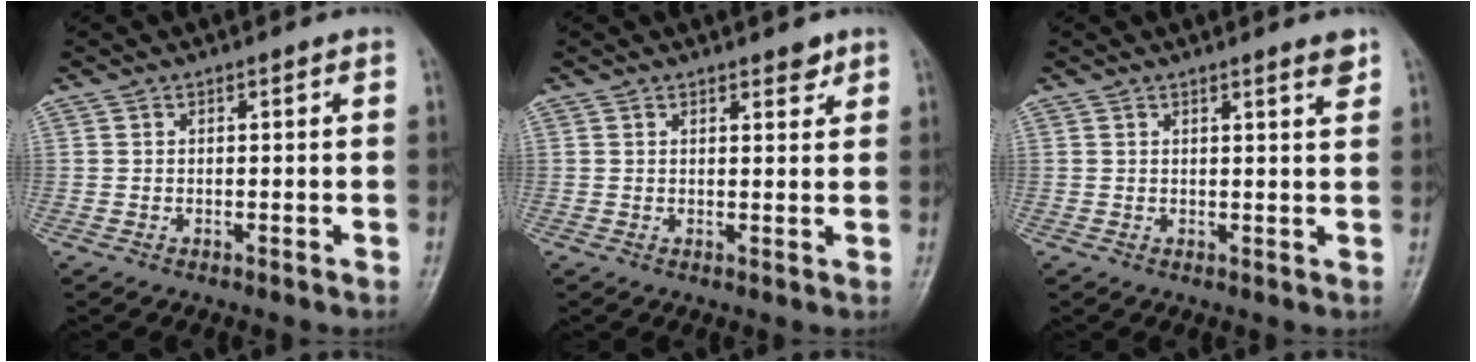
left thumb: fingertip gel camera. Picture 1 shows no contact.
{"total": 2.3, "force": [1.7, 1.0, 1.3], "torque": [-0.006, -0.010, 0.023]}
{"total": 2.5, "force": [1.8, 0.1, 1.8], "torque": [-0.022, -0.013, 0.024]}